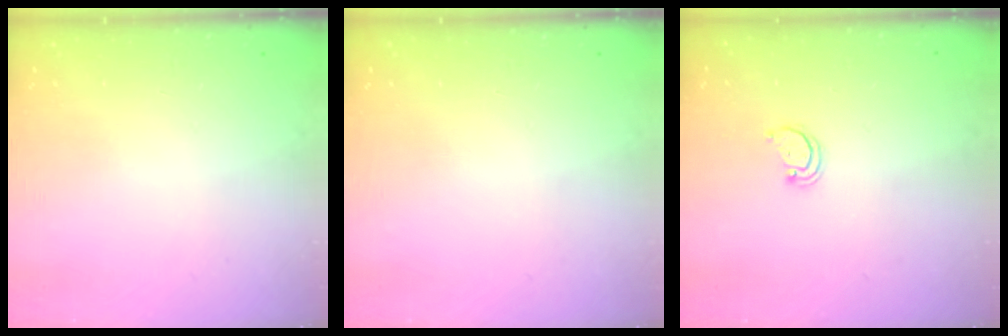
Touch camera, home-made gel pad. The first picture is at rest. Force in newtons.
{"total": 0.0}
{"total": 1.5, "press": 1.5, "slide": 0.1}